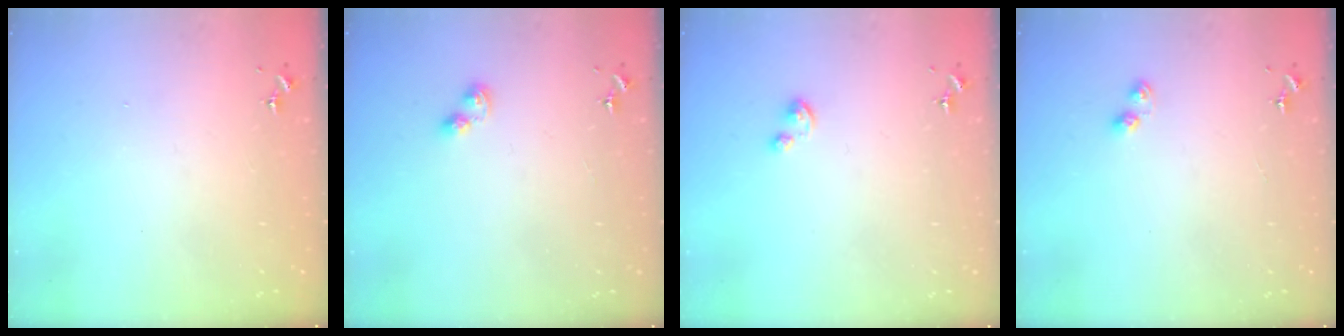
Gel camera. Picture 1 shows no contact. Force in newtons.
{"total": 3.8, "press": 3.7, "slide": 0.6}
{"total": 2.5, "press": 2.5, "slide": 0.3}
{"total": 3.1, "press": 3.1, "slide": 0.3}